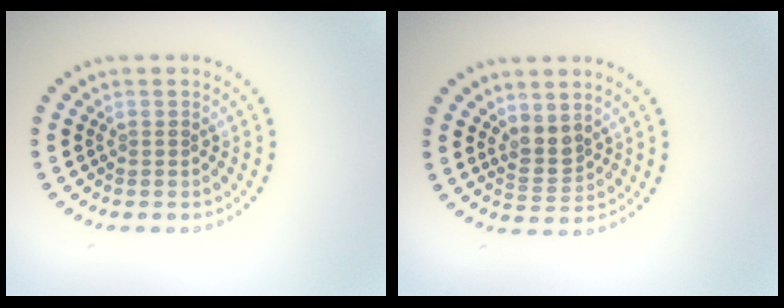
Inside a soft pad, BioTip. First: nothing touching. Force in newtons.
{"total": 2.3, "press": 1.9, "slide": 1.2}